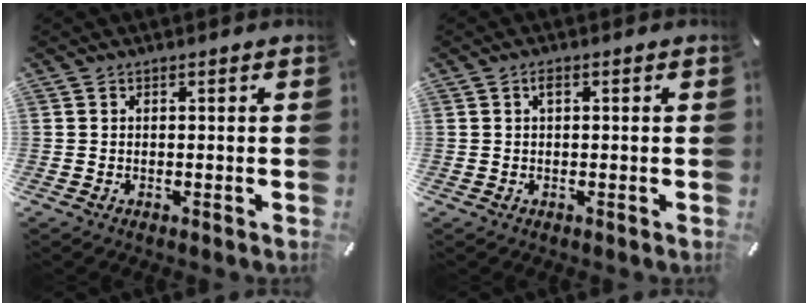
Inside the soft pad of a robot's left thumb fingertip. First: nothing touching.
{"total": 1.2, "force": [0.4, 0.6, 1.0], "torque": [-0.021, 0.006, 0.006]}